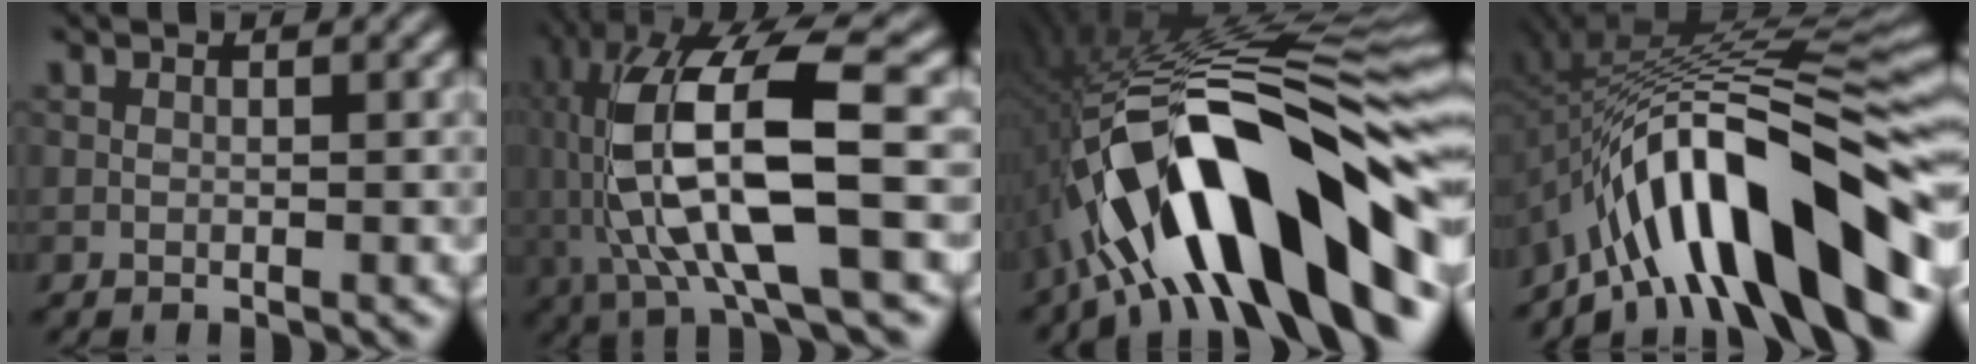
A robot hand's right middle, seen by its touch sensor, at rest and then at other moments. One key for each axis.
{"total": 13.2, "fx": 0.1, "fy": 4.6, "fz": 12.4, "tx": -0.259, "ty": -0.007, "tz": 0.011}
{"total": 16.3, "fx": -6.2, "fy": 5.3, "fz": 14.2, "tx": -0.211, "ty": 0.035, "tz": -0.099}
{"total": 13.8, "fx": -7.0, "fy": 3.9, "fz": 11.2, "tx": -0.163, "ty": 0.030, "tz": -0.106}